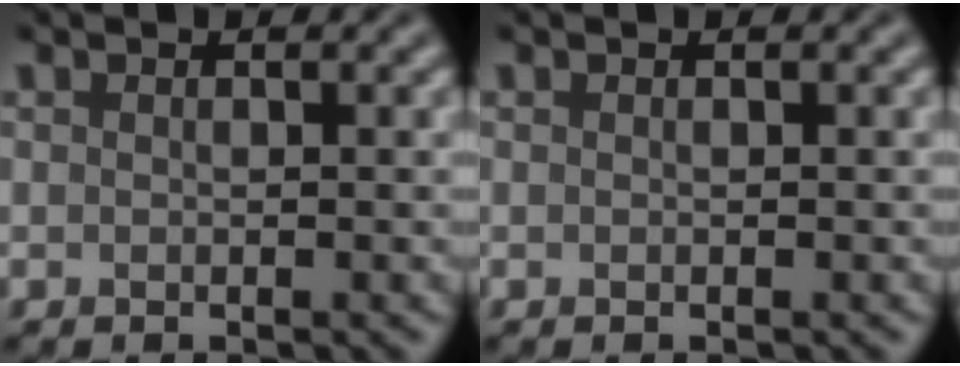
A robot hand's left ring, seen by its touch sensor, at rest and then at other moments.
{"total": 0.0}